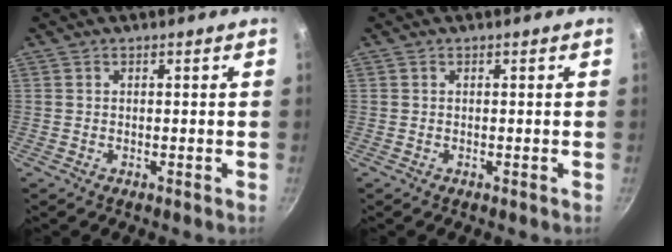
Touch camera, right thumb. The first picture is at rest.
{"total": 0.0}